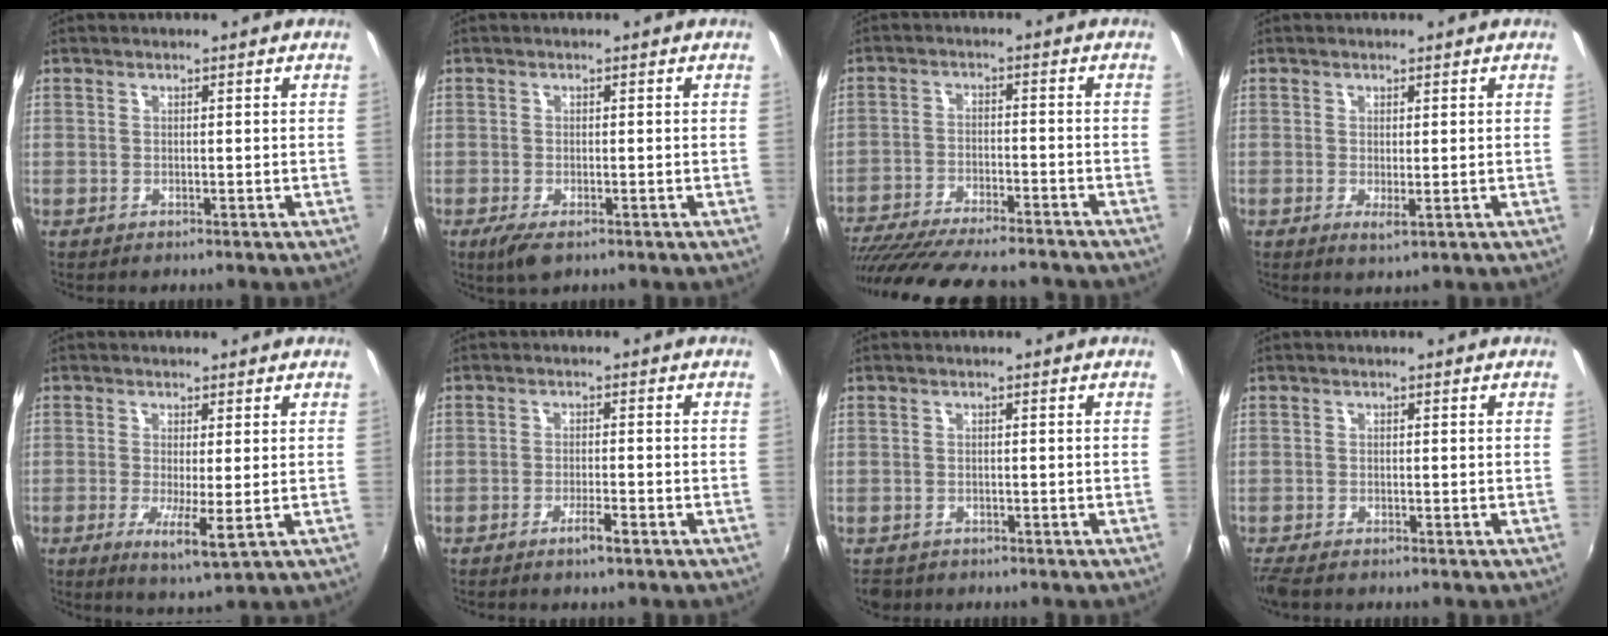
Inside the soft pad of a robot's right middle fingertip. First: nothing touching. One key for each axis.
{"total": 3.4, "fx": -1.9, "fy": 1.3, "fz": 2.5, "tx": -0.054, "ty": -0.013, "tz": -0.034}
{"total": 21.9, "fx": -19.1, "fy": 4.2, "fz": 10.0, "tx": -0.194, "ty": -0.043, "tz": -0.290}
{"total": 1.7, "fx": 0.0, "fy": 0.2, "fz": 1.7, "tx": -0.030, "ty": -0.005, "tz": 0.000}
{"total": 5.3, "fx": -1.1, "fy": 0.2, "fz": 5.1, "tx": -0.102, "ty": -0.016, "tz": -0.019}
{"total": 2.8, "fx": -1.9, "fy": 0.1, "fz": 2.1, "tx": -0.046, "ty": -0.001, "tz": -0.034}
{"total": 2.9, "fx": -2.1, "fy": 1.8, "fz": 1.0, "tx": -0.026, "ty": -0.010, "tz": -0.033}
{"total": 3.5, "fx": -2.8, "fy": 0.8, "fz": 1.8, "tx": -0.043, "ty": -0.019, "tz": -0.053}